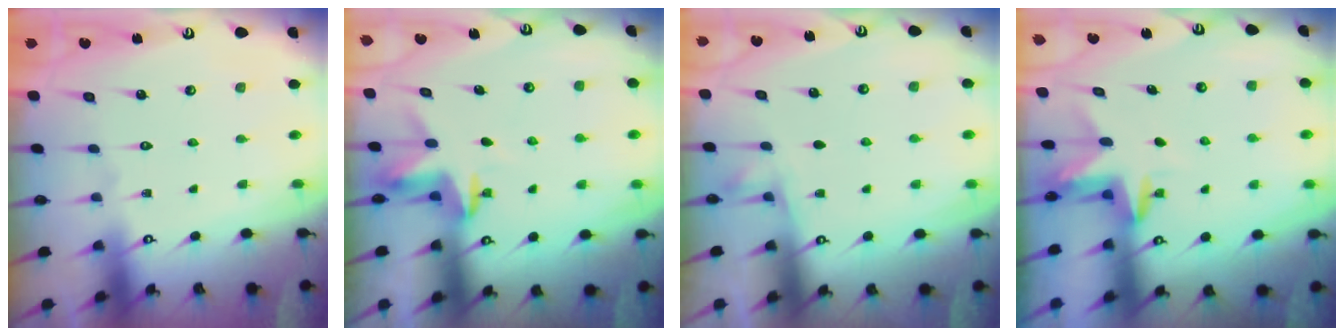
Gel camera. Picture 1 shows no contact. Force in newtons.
{"total": 3.4, "press": 3.4, "slide": 0.3}
{"total": 3.0, "press": 3.0, "slide": 0.4}
{"total": 3.2, "press": 3.2, "slide": 0.3}